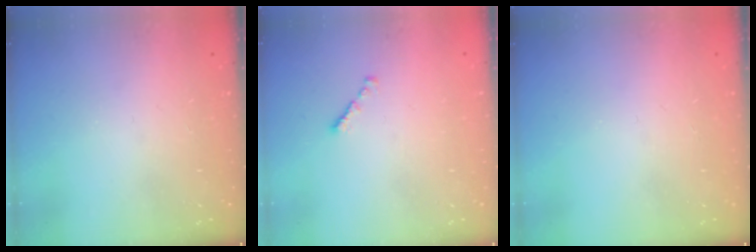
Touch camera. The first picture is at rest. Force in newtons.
{"total": 1.3, "press": 1.1, "slide": 0.6}
{"total": 0.0}